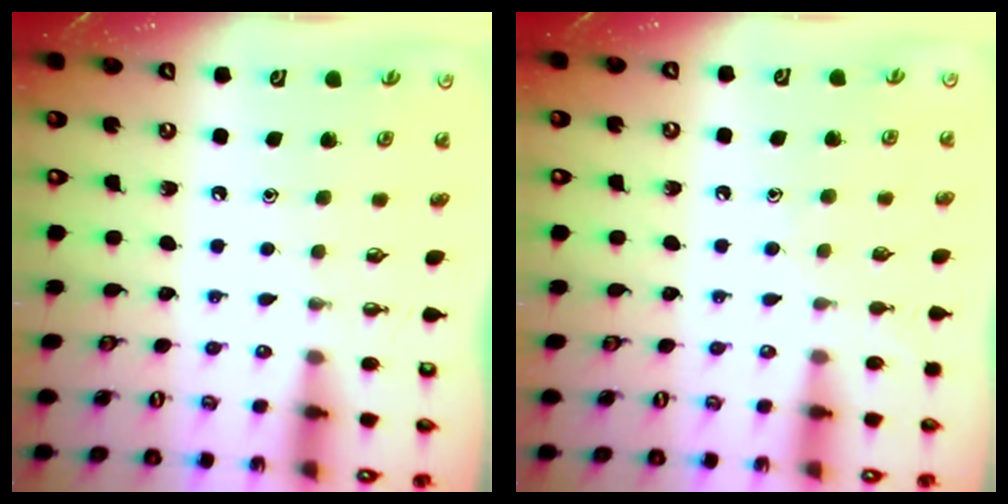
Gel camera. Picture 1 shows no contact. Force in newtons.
{"total": 5.0, "press": 5.0, "slide": 0.5}